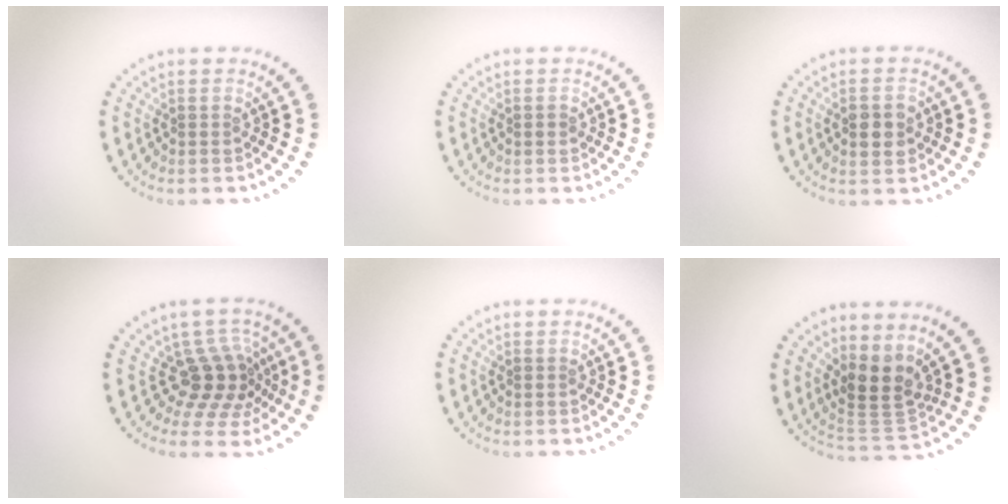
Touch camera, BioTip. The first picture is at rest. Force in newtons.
{"total": 0.7, "press": 0.7, "slide": 0.1}
{"total": 2.9, "press": 2.9, "slide": 0.2}
{"total": 4.2, "press": 3.0, "slide": 2.8}
{"total": 0.0}
{"total": 3.9, "press": 3.1, "slide": 2.3}